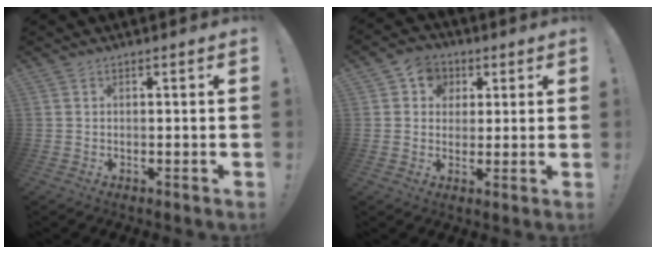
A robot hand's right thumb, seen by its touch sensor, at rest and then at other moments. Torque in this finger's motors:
{"motor_torque": [-0.13, -0.04, 0.13, -0.07, 0.00]}